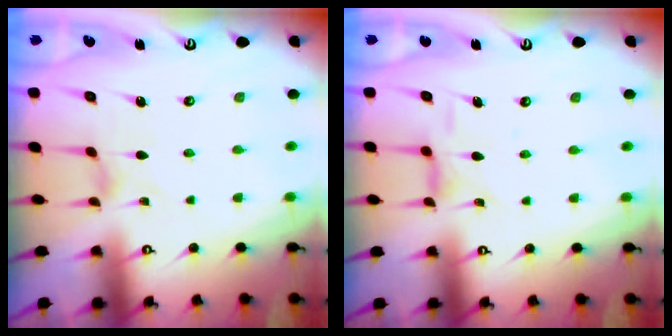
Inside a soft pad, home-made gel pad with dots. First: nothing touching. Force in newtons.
{"total": 3.9, "press": 3.9, "slide": 0.4}